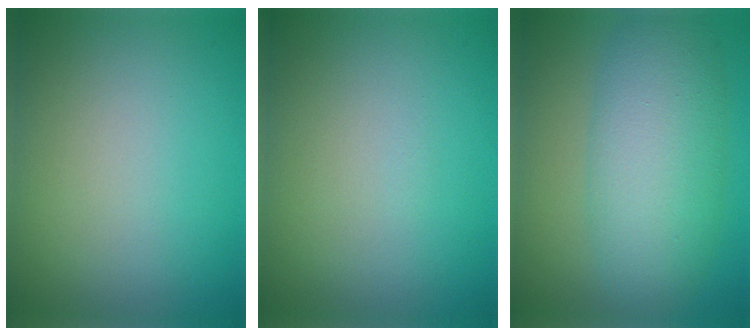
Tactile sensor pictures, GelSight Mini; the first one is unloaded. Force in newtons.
{"total": 0.0}
{"total": 7.4, "press": 7.4, "slide": 0.2}